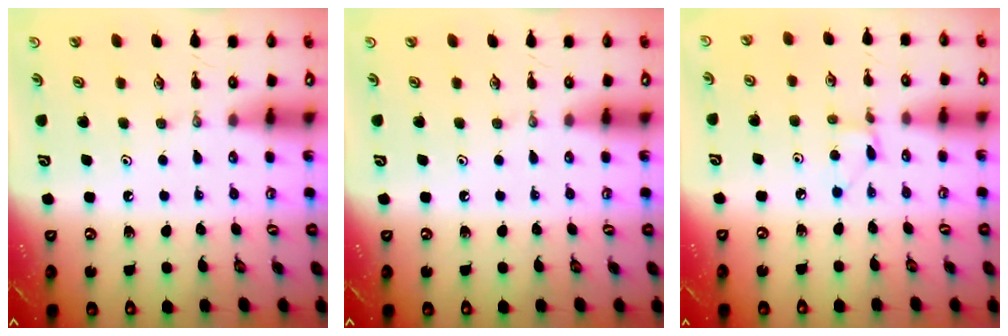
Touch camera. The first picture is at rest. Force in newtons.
{"total": 0.0}
{"total": 2.6, "press": 2.6, "slide": 0.3}